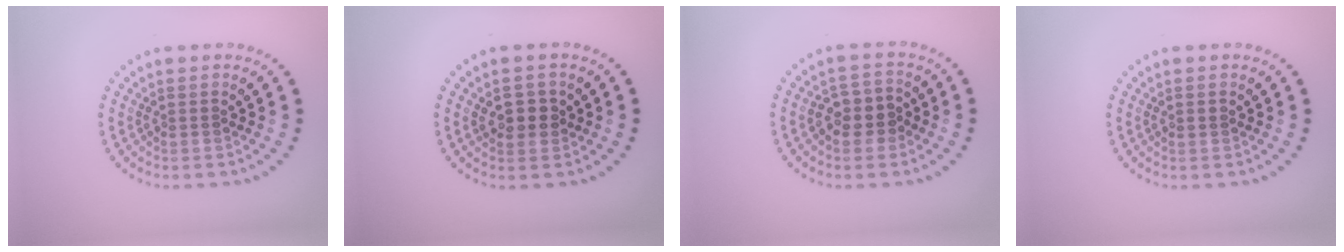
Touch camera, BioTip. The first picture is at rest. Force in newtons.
{"total": 2.4, "press": 2.4, "slide": 0.4}
{"total": 2.8, "press": 2.7, "slide": 0.9}
{"total": 0.9, "press": 0.9, "slide": 0.1}